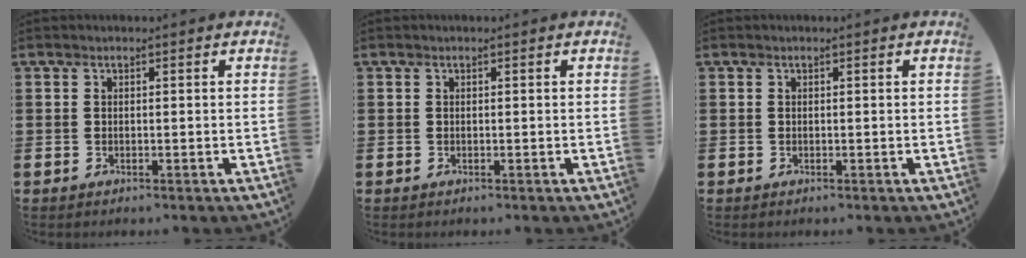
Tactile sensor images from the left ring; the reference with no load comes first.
{"total": 0.0}
{"total": 0.0}